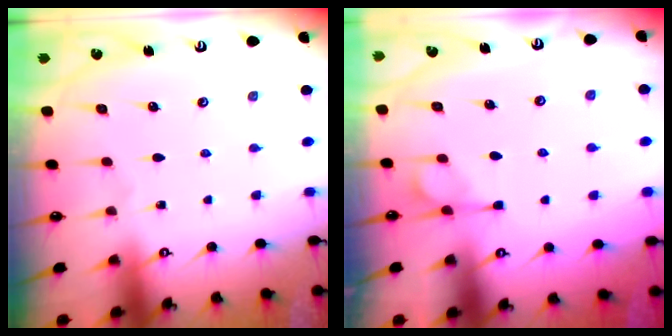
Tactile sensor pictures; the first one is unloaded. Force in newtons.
{"total": 1.1, "press": 0.1, "slide": 1.1}